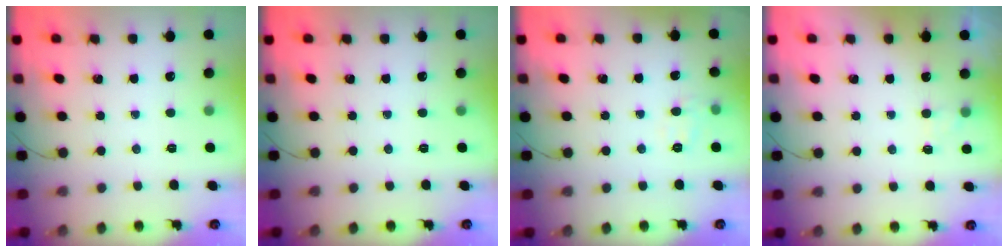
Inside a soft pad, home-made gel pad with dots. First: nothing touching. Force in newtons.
{"total": 0.0}
{"total": 6.7, "press": 6.7, "slide": 1.0}
{"total": 2.0, "press": 1.4, "slide": 1.4}